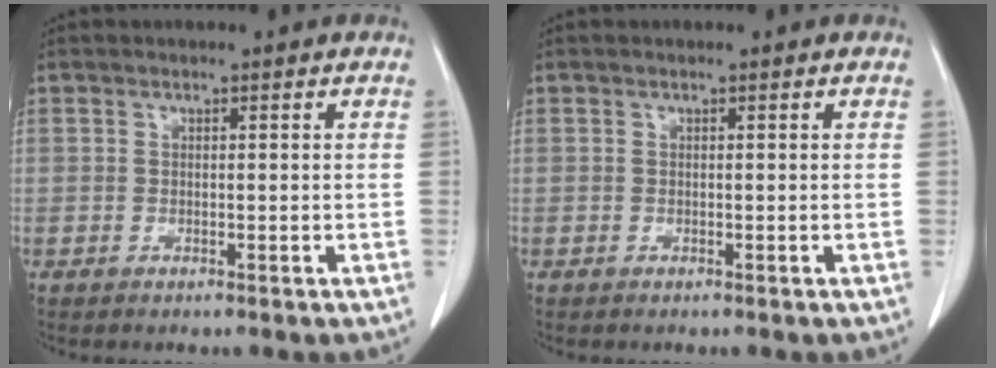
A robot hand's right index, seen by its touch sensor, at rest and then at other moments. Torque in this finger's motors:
{"motor_torque": [0.00, 0.00, 0.00, 0.00]}